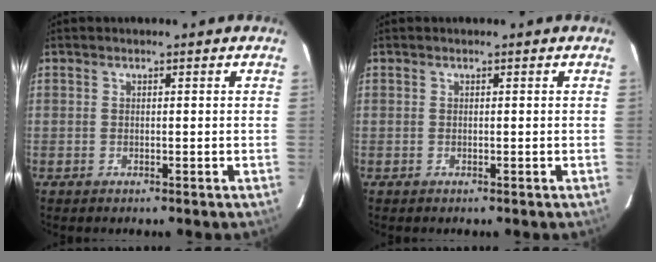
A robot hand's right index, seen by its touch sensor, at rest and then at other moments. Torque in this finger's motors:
{"motor_torque": [0.00, 0.00, 0.00, 0.00]}